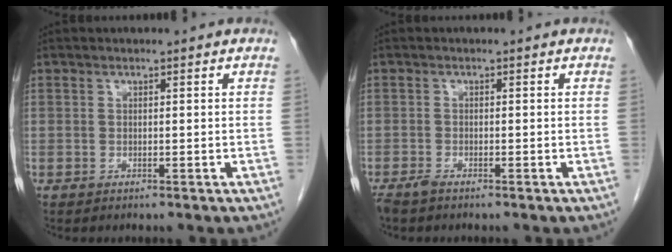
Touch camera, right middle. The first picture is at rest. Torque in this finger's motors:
{"motor_torque": [0.08, -0.06, -0.01, 0.00]}